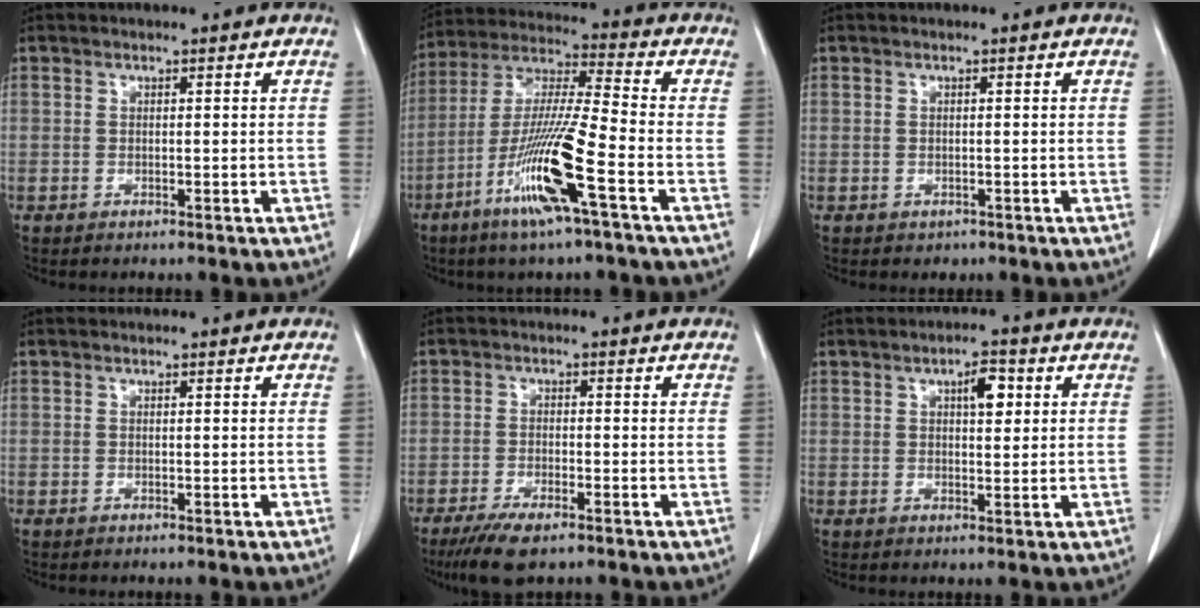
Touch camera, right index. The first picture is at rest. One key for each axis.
{"total": 14.5, "fx": -6.4, "fy": -0.3, "fz": 13.0, "tx": -0.265, "ty": -0.018, "tz": -0.123}
{"total": 0.9, "fx": -0.4, "fy": 0.8, "fz": 0.1, "tx": -0.008, "ty": 0.001, "tz": -0.002}
{"total": 0.0}
{"total": 6.3, "fx": -4.4, "fy": 1.6, "fz": 4.3, "tx": -0.078, "ty": -0.014, "tz": -0.073}
{"total": 3.9, "fx": 1.4, "fy": 1.5, "fz": 3.4, "tx": -0.056, "ty": 0.005, "tz": 0.020}